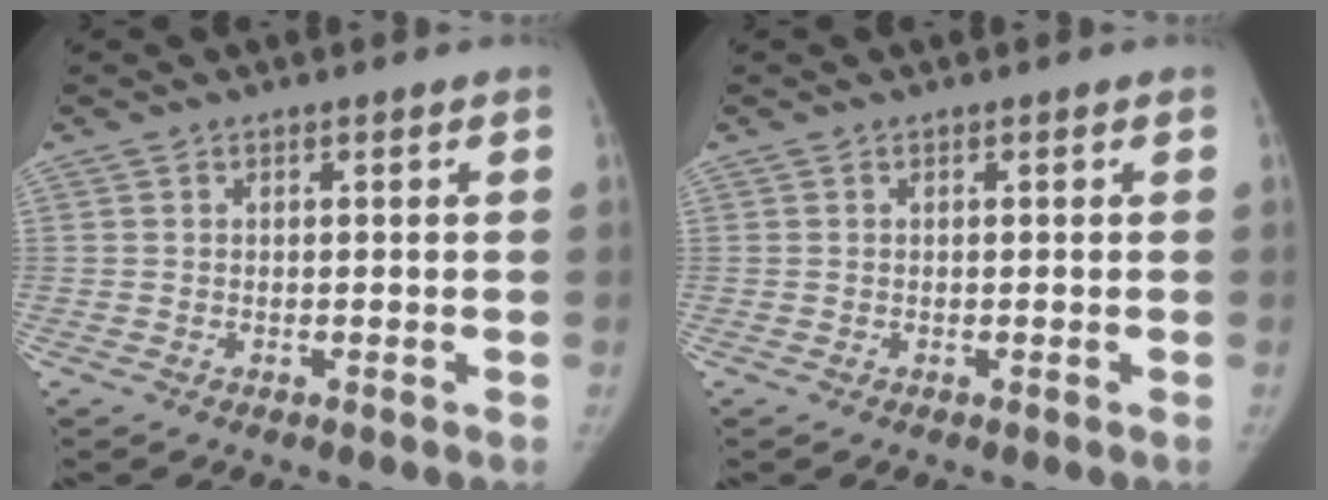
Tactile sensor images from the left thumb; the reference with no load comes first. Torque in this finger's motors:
{"motor_torque": [0.04, 0.03, 0.17, -0.17, 0.03]}